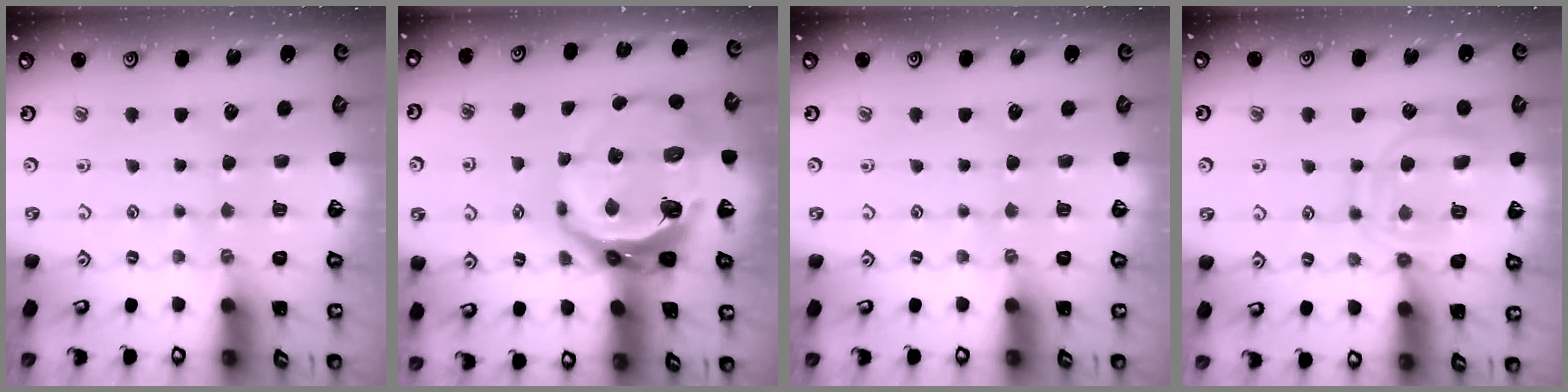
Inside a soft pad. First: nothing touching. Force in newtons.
{"total": 16.9, "press": 16.1, "slide": 5.3}
{"total": 0.0}
{"total": 13.4, "press": 13.4, "slide": 1.2}